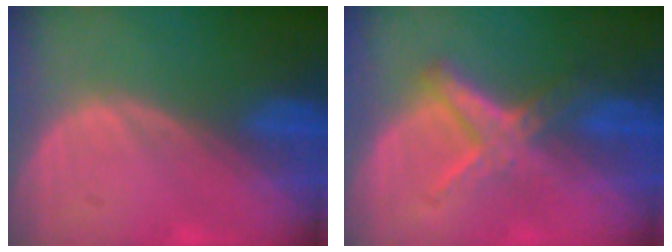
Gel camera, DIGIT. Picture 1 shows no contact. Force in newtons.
{"total": 5.6, "press": 5.3, "slide": 1.7}